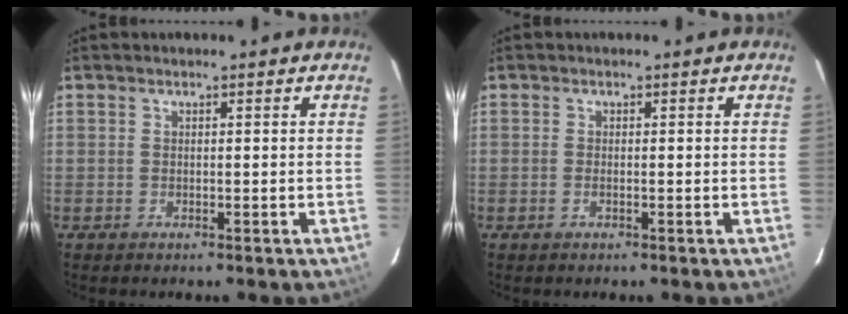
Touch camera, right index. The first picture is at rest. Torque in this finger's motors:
{"motor_torque": [-0.12, 0.02, 0.01, -0.01]}